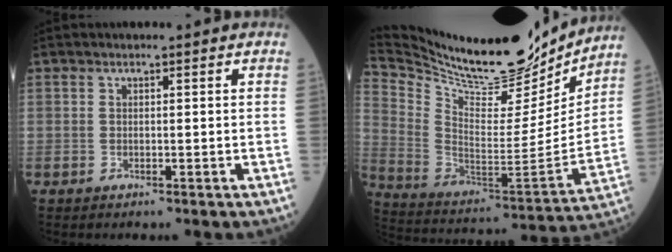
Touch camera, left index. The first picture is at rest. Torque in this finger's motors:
{"motor_torque": [0.99, -1.15, 0.16, 0.03]}